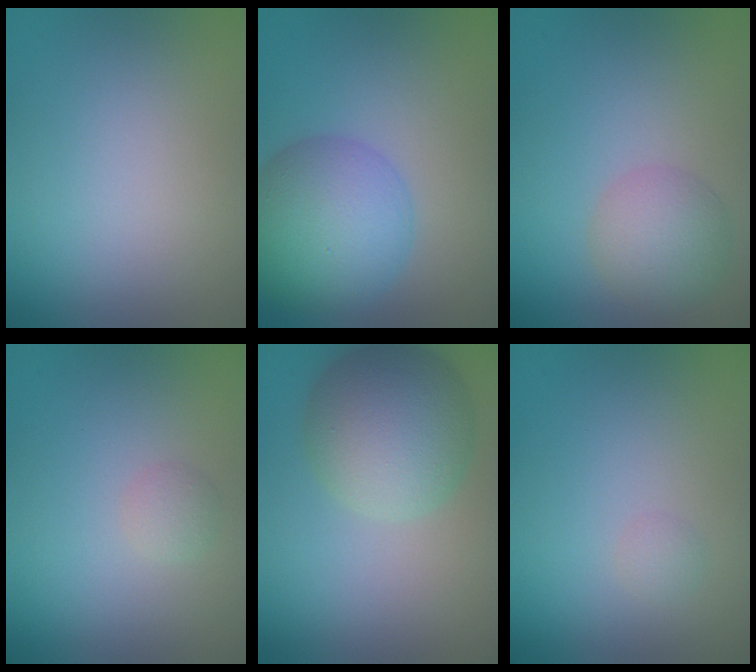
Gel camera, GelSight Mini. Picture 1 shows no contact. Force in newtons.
{"total": 7.5, "press": 7.5, "slide": 0.3}
{"total": 3.7, "press": 3.7, "slide": 0.1}
{"total": 1.0, "press": 1.0, "slide": 0.0}
{"total": 7.7, "press": 7.7, "slide": 0.3}
{"total": 0.8, "press": 0.8, "slide": 0.0}